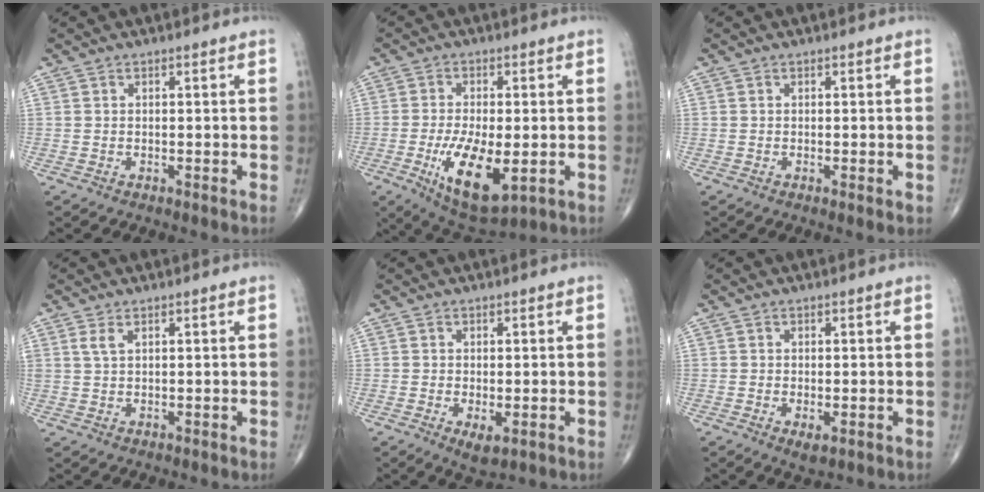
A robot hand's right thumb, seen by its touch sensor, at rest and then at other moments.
{"total": 12.9, "force": [-3.4, 5.4, 11.2], "torque": [-0.195, -0.016, -0.045]}
{"total": 1.1, "force": [-0.3, 0.3, 1.0], "torque": [-0.016, -0.004, -0.003]}
{"total": 2.0, "force": [1.1, 0.8, 1.5], "torque": [-0.035, 0.001, 0.027]}
{"total": 3.3, "force": [-1.0, 1.5, 2.8], "torque": [-0.048, -0.010, -0.011]}
{"total": 2.2, "force": [-0.6, 1.0, 1.8], "torque": [-0.032, -0.005, -0.009]}